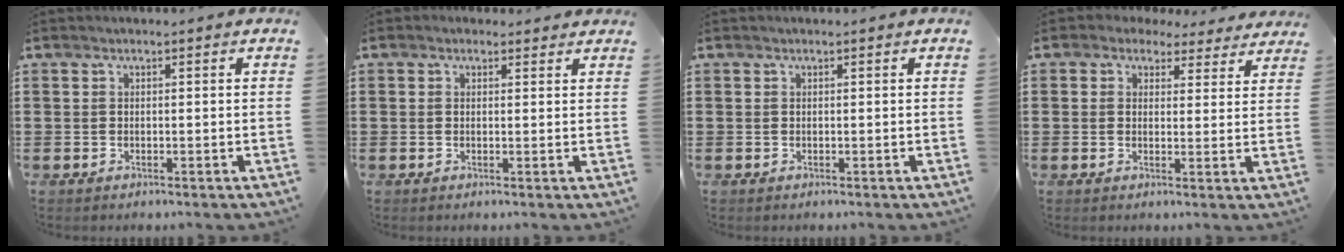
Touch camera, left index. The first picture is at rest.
{"total": 1.1, "force": [0.8, 0.7, 0.3], "torque": [-0.008, 0.006, 0.015]}
{"total": 0.0}
{"total": 2.9, "force": [2.5, 1.4, 0.7], "torque": [-0.025, -0.004, 0.046]}